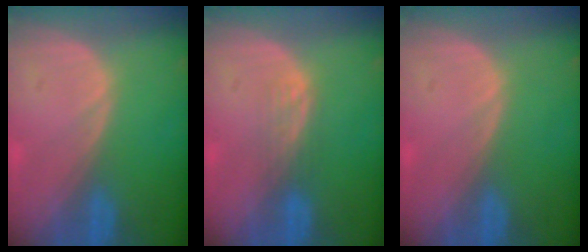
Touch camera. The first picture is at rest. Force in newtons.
{"total": 2.4, "press": 2.3, "slide": 0.4}
{"total": 0.0}